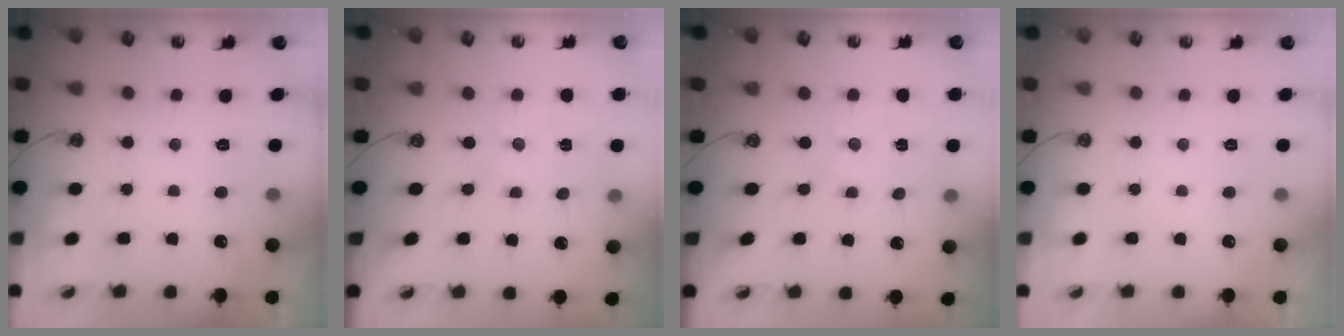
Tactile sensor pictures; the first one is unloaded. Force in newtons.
{"total": 0.0}
{"total": 0.0}
{"total": 0.0}